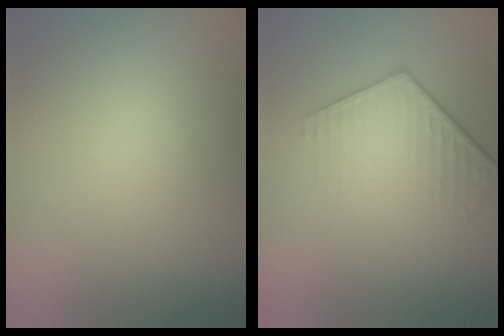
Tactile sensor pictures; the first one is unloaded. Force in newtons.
{"total": 4.2, "press": 2.9, "slide": 3.1}